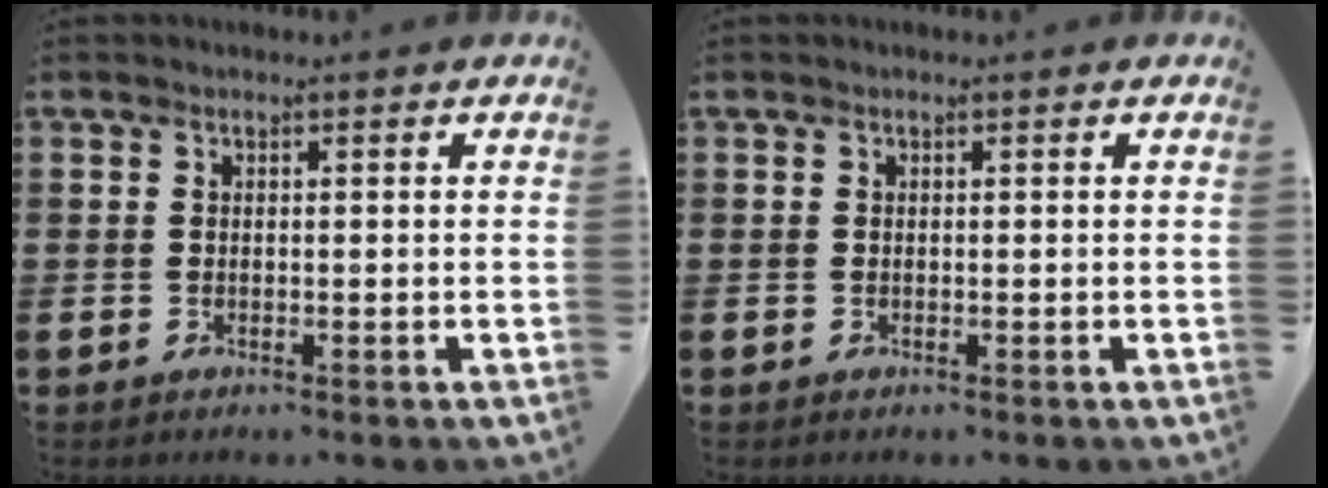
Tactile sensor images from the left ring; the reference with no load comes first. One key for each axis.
{"total": 0.0}